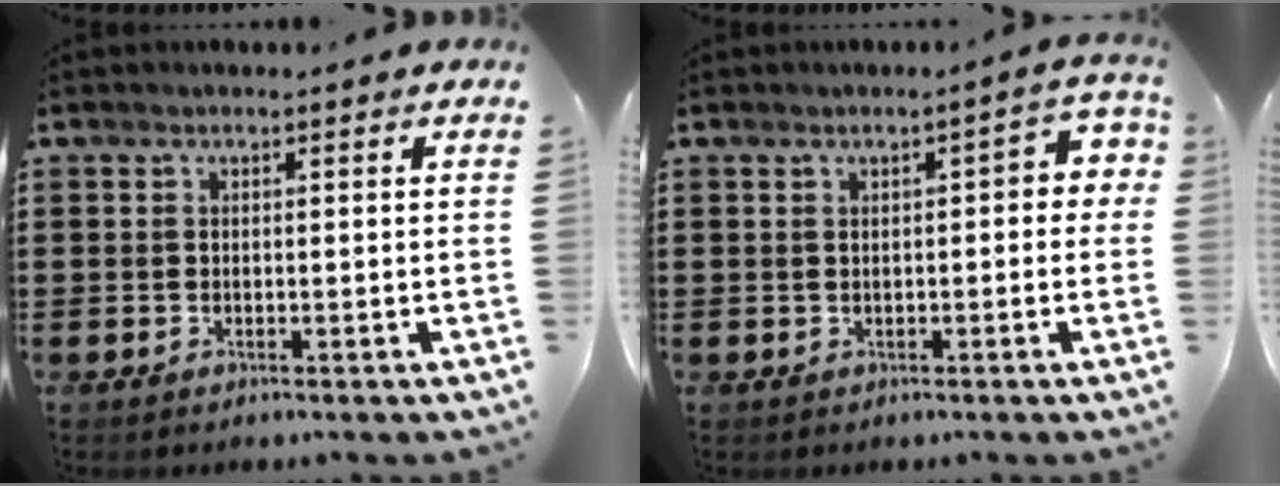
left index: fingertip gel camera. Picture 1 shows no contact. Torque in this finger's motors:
{"motor_torque": [0.57, -0.01, 0.19, 0.03]}